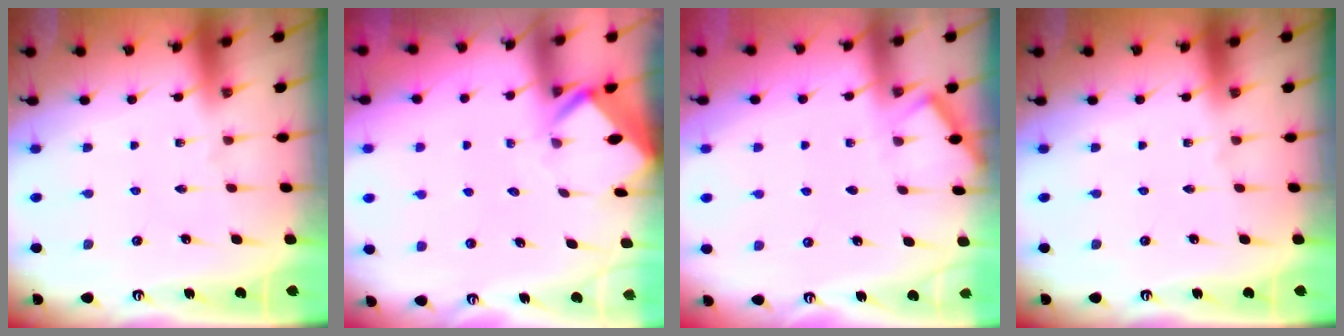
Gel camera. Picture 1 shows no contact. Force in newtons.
{"total": 2.3, "press": 2.3, "slide": 0.2}
{"total": 2.7, "press": 2.6, "slide": 0.3}
{"total": 0.0}